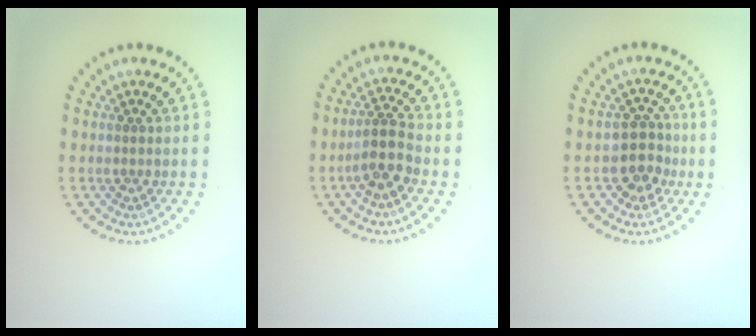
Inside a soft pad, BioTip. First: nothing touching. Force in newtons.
{"total": 2.9, "press": 2.6, "slide": 1.4}
{"total": 2.9, "press": 2.5, "slide": 1.3}